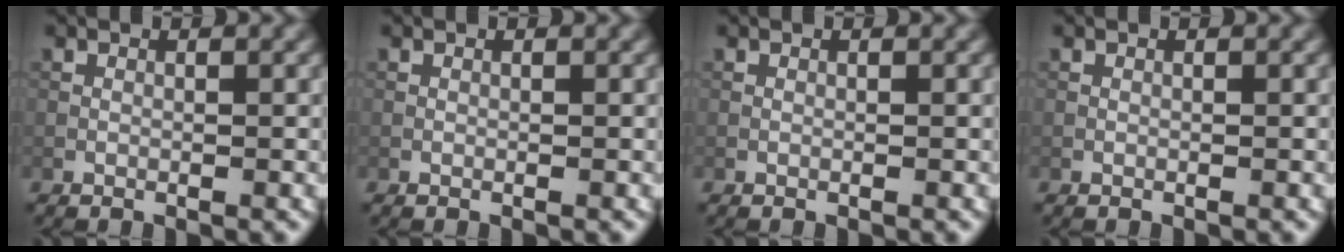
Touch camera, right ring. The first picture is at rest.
{"total": 0.0}
{"total": 0.0}
{"total": 0.0}